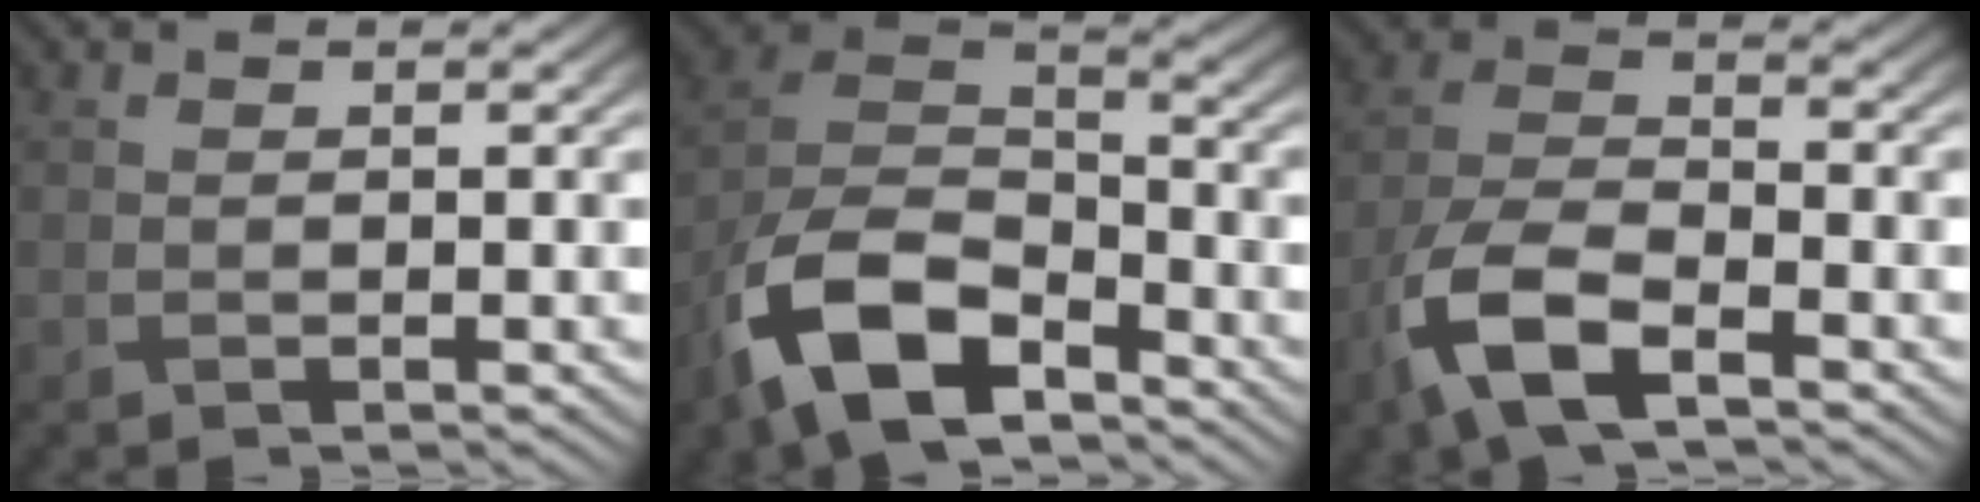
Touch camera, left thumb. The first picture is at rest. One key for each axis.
{"total": 13.2, "fx": -8.1, "fy": 6.4, "fz": 8.1, "tx": -0.178, "ty": -0.012, "tz": -0.166}
{"total": 8.8, "fx": -5.0, "fy": 3.5, "fz": 6.3, "tx": -0.140, "ty": -0.003, "tz": -0.112}